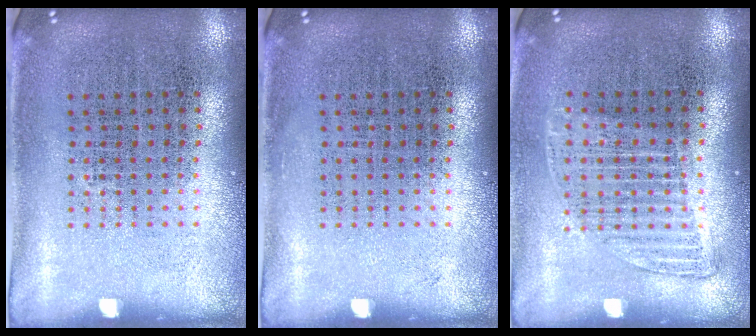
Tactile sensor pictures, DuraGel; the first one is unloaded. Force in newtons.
{"total": 0.0}
{"total": 1.2, "press": 1.0, "slide": 0.6}